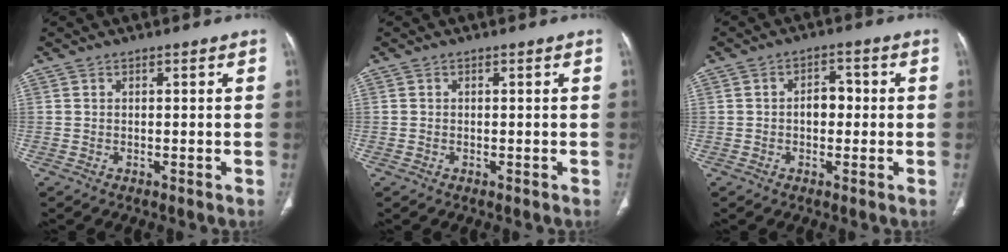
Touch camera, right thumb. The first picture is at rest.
{"total": 0.0}
{"total": 4.1, "force": [-0.3, 2.8, 2.9], "torque": [-0.031, 0.016, -0.010]}